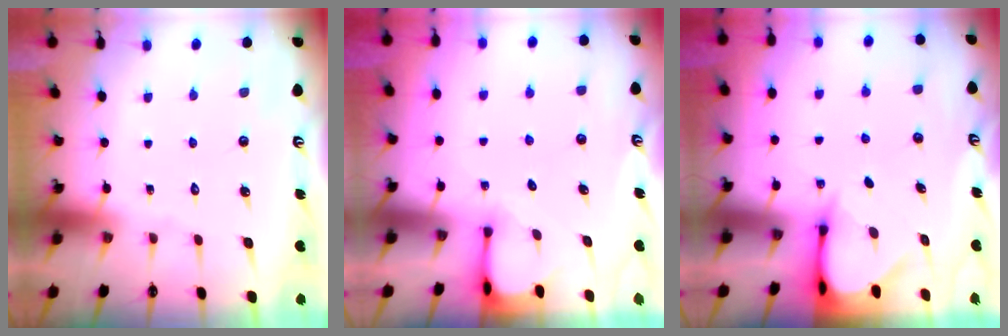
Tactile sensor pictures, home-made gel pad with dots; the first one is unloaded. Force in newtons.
{"total": 3.0, "press": 3.0, "slide": 0.5}
{"total": 3.3, "press": 3.3, "slide": 0.2}